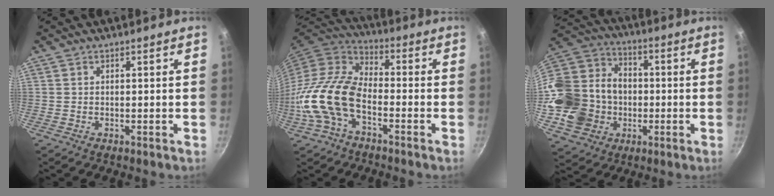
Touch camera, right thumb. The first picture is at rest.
{"total": 16.4, "force": [-5.1, 9.4, 12.4], "torque": [-0.230, 0.046, -0.115]}
{"total": 22.9, "force": [-3.4, 19.2, 12.0], "torque": [-0.228, 0.047, -0.045]}